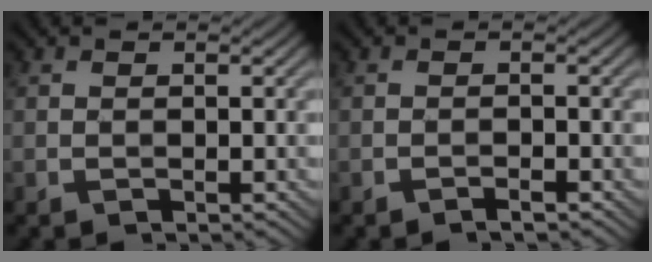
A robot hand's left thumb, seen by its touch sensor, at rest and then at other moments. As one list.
[{"total": 1.1, "force": [-0.9, 0.0, 0.6], "torque": [-0.010, 0.002, -0.018]}]